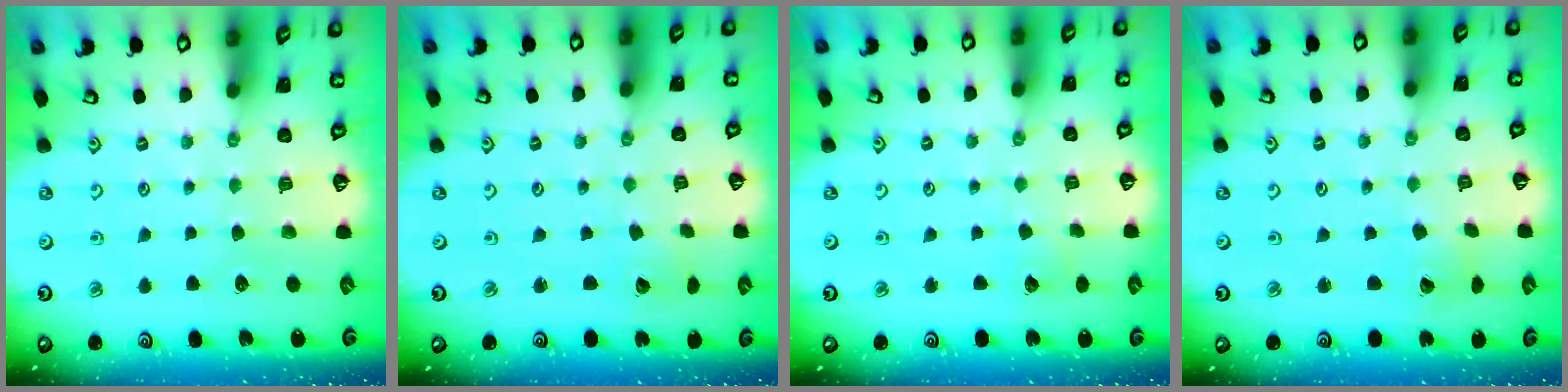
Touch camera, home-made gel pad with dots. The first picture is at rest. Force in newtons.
{"total": 2.6, "press": 2.6, "slide": 0.3}
{"total": 2.8, "press": 2.7, "slide": 0.3}
{"total": 2.2, "press": 2.2, "slide": 0.2}